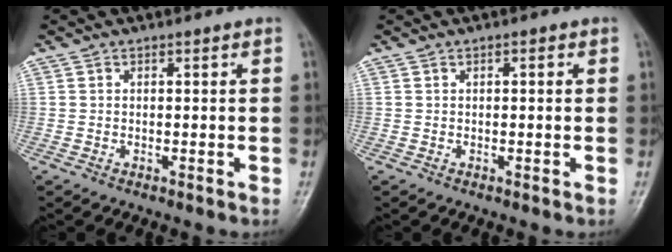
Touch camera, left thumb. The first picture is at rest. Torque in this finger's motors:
{"motor_torque": [-0.24, -0.03, -0.15, -0.02, 0.02]}